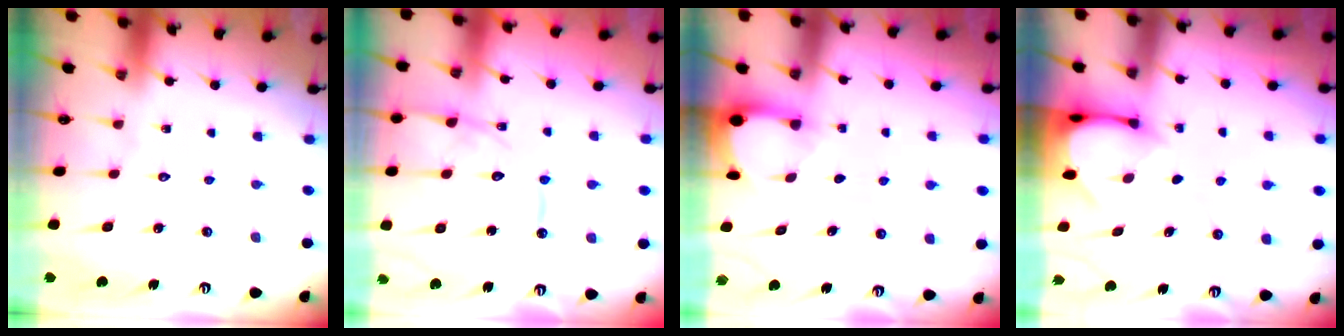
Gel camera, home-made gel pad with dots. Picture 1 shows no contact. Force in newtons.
{"total": 14.1, "press": 14.0, "slide": 1.5}
{"total": 2.8, "press": 2.8, "slide": 0.3}
{"total": 3.3, "press": 3.3, "slide": 0.3}